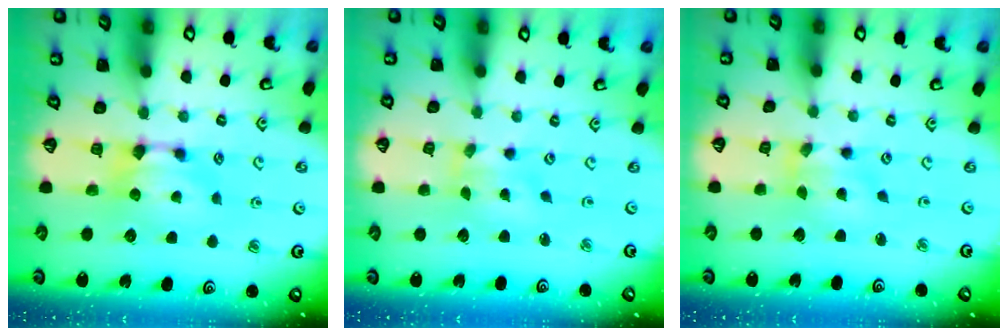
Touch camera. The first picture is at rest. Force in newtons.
{"total": 2.2, "press": 2.0, "slide": 1.0}
{"total": 1.6, "press": 1.0, "slide": 1.3}